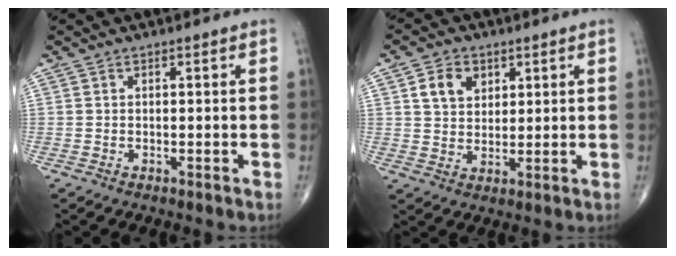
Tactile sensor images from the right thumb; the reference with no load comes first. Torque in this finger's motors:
{"motor_torque": [-0.56, 0.81, 0.35, 0.60, 0.11]}